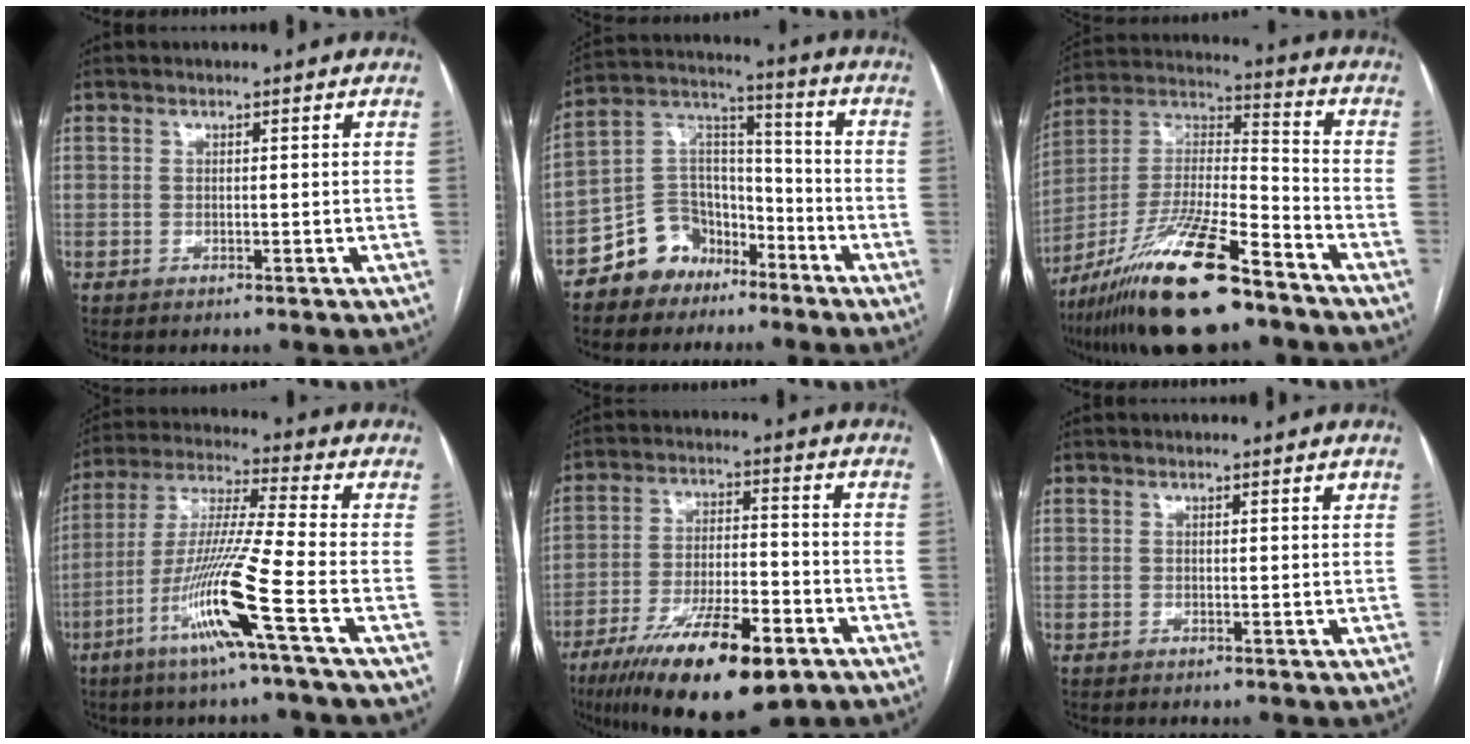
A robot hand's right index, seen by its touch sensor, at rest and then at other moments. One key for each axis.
{"total": 10.8, "fx": -7.3, "fy": 7.6, "fz": 2.2, "tx": -0.041, "ty": 0.056, "tz": -0.130}
{"total": 20.4, "fx": -14.0, "fy": 3.2, "fz": 14.4, "tx": -0.293, "ty": -0.024, "tz": -0.253}
{"total": 14.1, "fx": -6.1, "fy": -1.8, "fz": 12.6, "tx": -0.252, "ty": -0.017, "tz": -0.122}
{"total": 17.4, "fx": -10.6, "fy": 4.3, "fz": 13.2, "tx": -0.222, "ty": -0.023, "tz": -0.176}
{"total": 0.7, "fx": 0.4, "fy": 0.1, "fz": 0.6, "tx": -0.008, "ty": 0.001, "tz": 0.002}